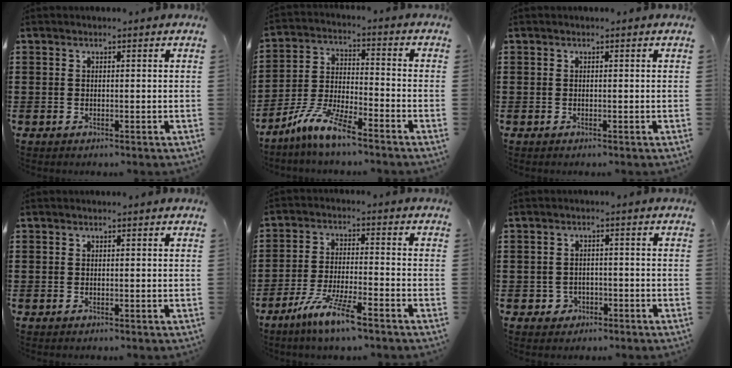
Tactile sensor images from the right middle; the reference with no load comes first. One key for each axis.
{"total": 8.7, "fx": -7.1, "fy": 1.0, "fz": 4.9, "tx": -0.113, "ty": -0.002, "tz": -0.142}
{"total": 0.0}
{"total": 0.0}
{"total": 7.8, "fx": -5.9, "fy": 0.6, "fz": 5.1, "tx": -0.112, "ty": -0.011, "tz": -0.114}
{"total": 2.1, "fx": -1.3, "fy": 1.6, "fz": 0.4, "tx": -0.014, "ty": 0.001, "tz": -0.031}